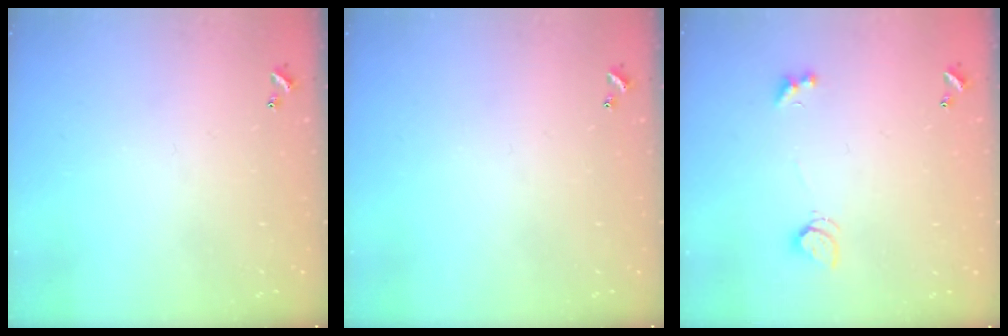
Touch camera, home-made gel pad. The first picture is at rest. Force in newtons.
{"total": 0.0}
{"total": 2.5, "press": 2.4, "slide": 0.6}